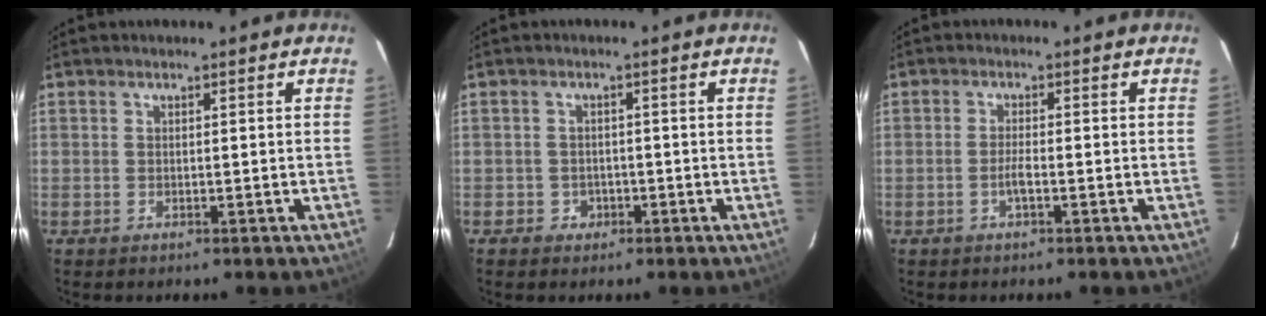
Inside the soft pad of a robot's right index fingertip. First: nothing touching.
{"total": 2.7, "force": [-1.2, 2.4, 0.2], "torque": [-0.006, 0.006, -0.017]}
{"total": 1.9, "force": [-0.9, 0.1, 1.7], "torque": [-0.036, 0.001, -0.018]}